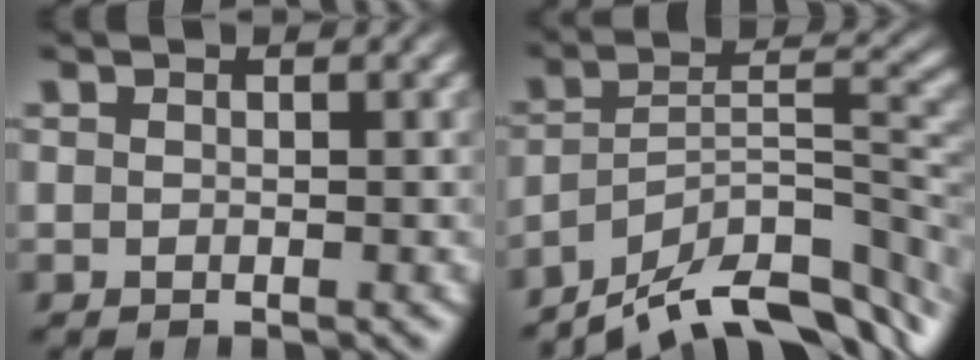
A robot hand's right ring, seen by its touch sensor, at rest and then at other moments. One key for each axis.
{"total": 12.2, "fx": -7.5, "fy": 5.7, "fz": 7.8, "tx": -0.097, "ty": -0.032, "tz": -0.107}